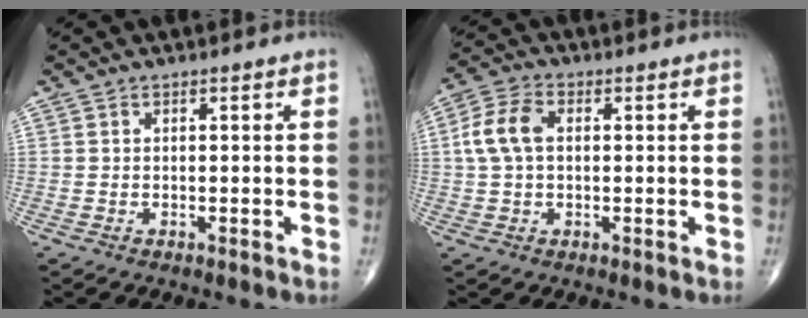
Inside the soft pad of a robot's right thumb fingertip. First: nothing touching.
{"total": 7.4, "force": [0.9, 4.6, 5.7], "torque": [-0.123, 0.020, 0.014]}